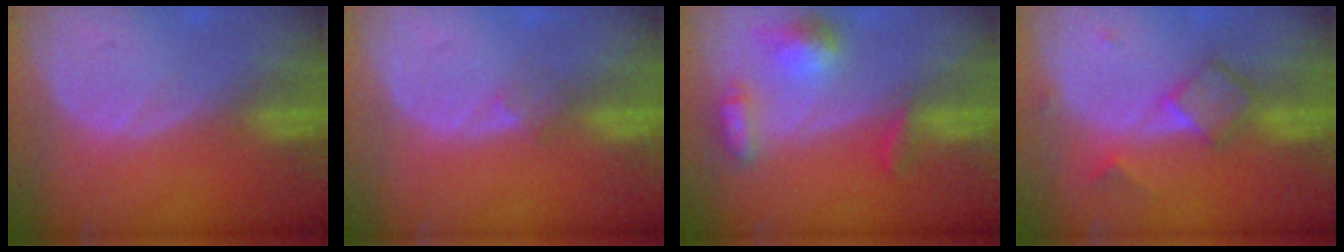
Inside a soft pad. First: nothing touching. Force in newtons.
{"total": 1.5, "press": 1.2, "slide": 1.0}
{"total": 5.9, "press": 5.8, "slide": 1.2}
{"total": 5.0, "press": 4.9, "slide": 1.0}